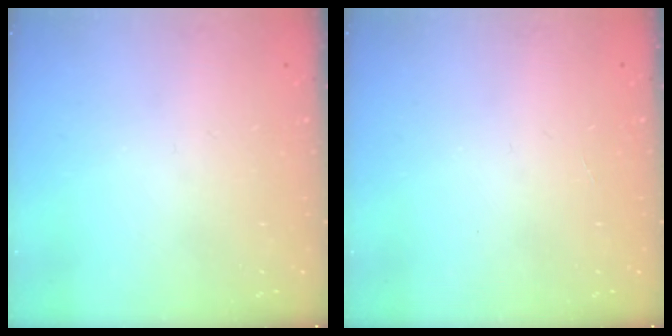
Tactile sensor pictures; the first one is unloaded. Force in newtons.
{"total": 0.0}